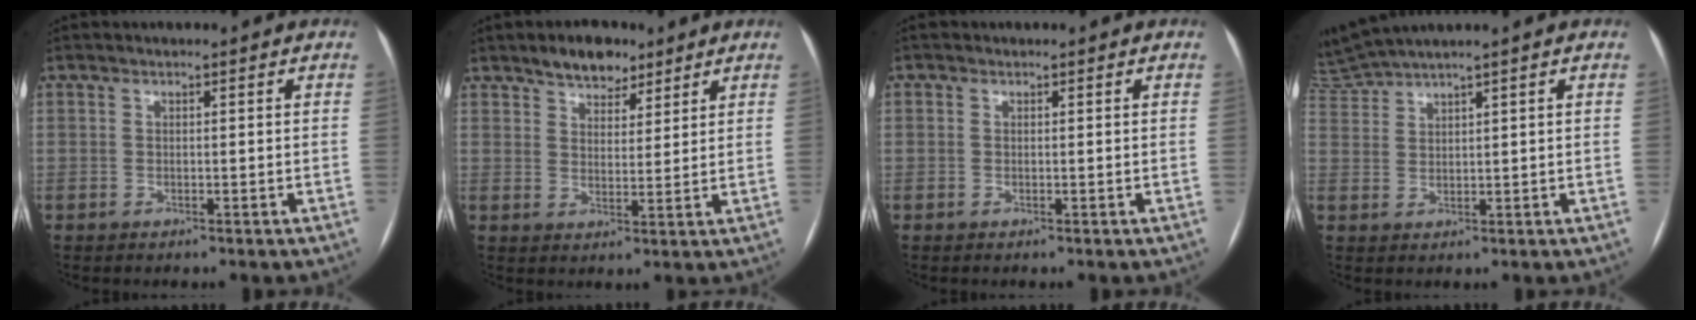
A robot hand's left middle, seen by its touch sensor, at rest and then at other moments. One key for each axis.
{"total": 6.4, "fx": 4.8, "fy": 2.9, "fz": 3.0, "tx": -0.047, "ty": 0.008, "tz": 0.081}
{"total": 1.6, "fx": -0.9, "fy": -1.1, "fz": -0.8, "tx": 0.009, "ty": -0.009, "tz": -0.014}
{"total": 4.0, "fx": 3.7, "fy": -1.3, "fz": 0.8, "tx": -0.037, "ty": 0.004, "tz": 0.089}